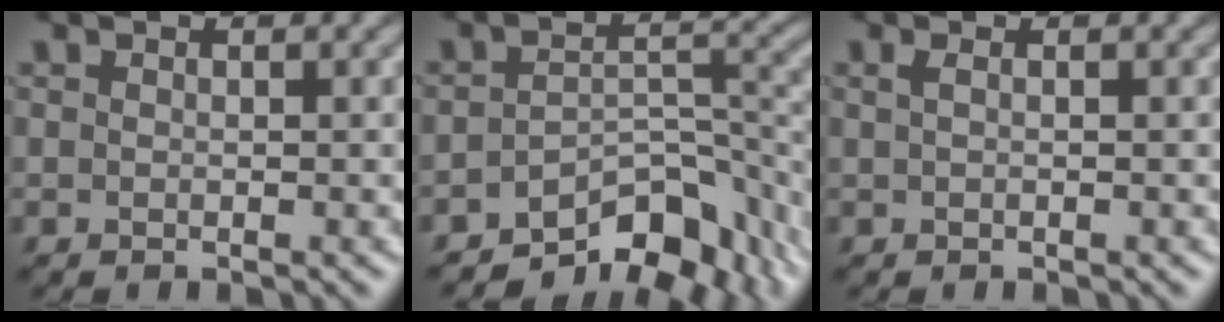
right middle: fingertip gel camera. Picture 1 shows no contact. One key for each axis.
{"total": 8.5, "fx": -6.5, "fy": 3.1, "fz": 4.5, "tx": -0.050, "ty": -0.008, "tz": -0.104}
{"total": 0.7, "fx": 0.2, "fy": 0.2, "fz": 0.6, "tx": -0.014, "ty": 0.004, "tz": 0.002}